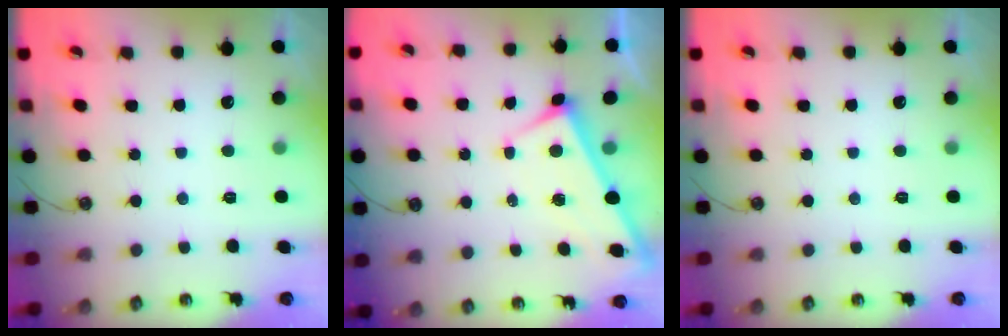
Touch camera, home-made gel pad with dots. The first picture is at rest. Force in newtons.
{"total": 2.7, "press": 2.7, "slide": 0.3}
{"total": 0.0}